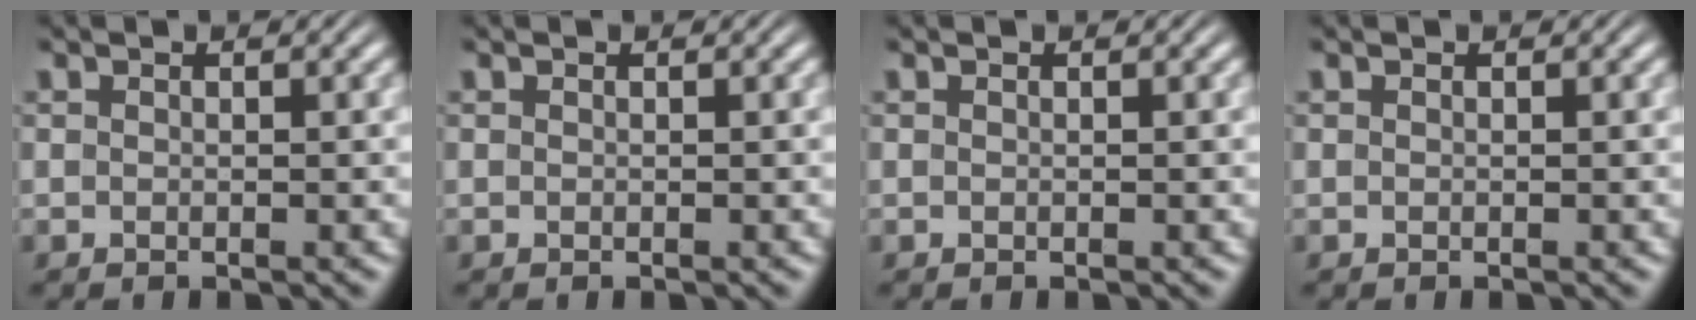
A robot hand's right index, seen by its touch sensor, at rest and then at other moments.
{"total": 0.0}
{"total": 0.0}
{"total": 0.0}